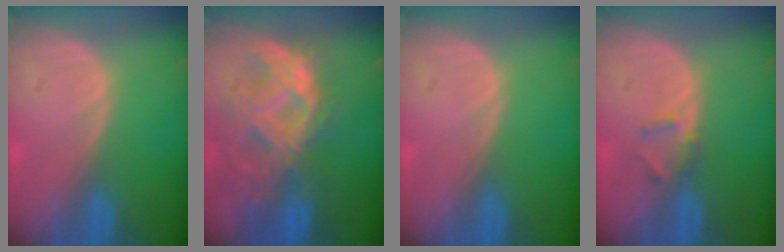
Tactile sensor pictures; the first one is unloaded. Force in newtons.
{"total": 10.9, "press": 9.3, "slide": 5.7}
{"total": 0.0}
{"total": 1.9, "press": 1.7, "slide": 0.9}